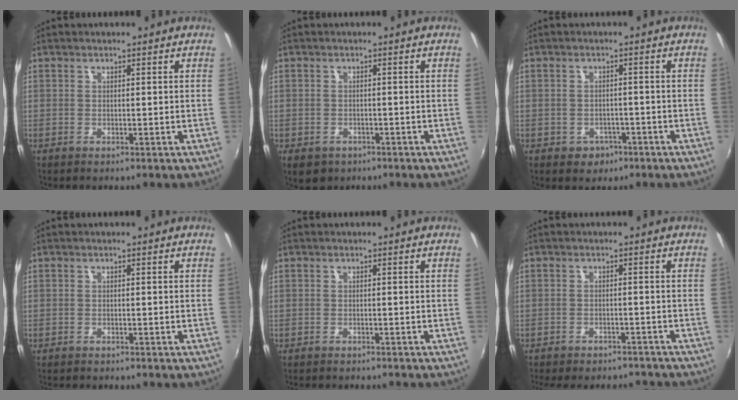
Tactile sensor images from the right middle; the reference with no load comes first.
{"total": 4.7, "force": [-2.6, 3.3, 2.0], "torque": [-0.045, -0.015, -0.034]}
{"total": 3.9, "force": [-2.0, 3.2, 1.0], "torque": [-0.030, 0.003, -0.023]}
{"total": 3.2, "force": [-3.0, 0.6, 1.0], "torque": [-0.027, -0.015, -0.050]}
{"total": 5.2, "force": [-4.8, 0.9, 1.8], "torque": [-0.044, -0.017, -0.072]}
{"total": 14.6, "force": [-12.6, 4.7, 5.6], "torque": [-0.126, -0.013, -0.168]}